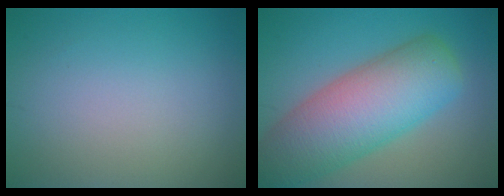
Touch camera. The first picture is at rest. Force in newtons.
{"total": 10.5, "press": 10.4, "slide": 0.6}